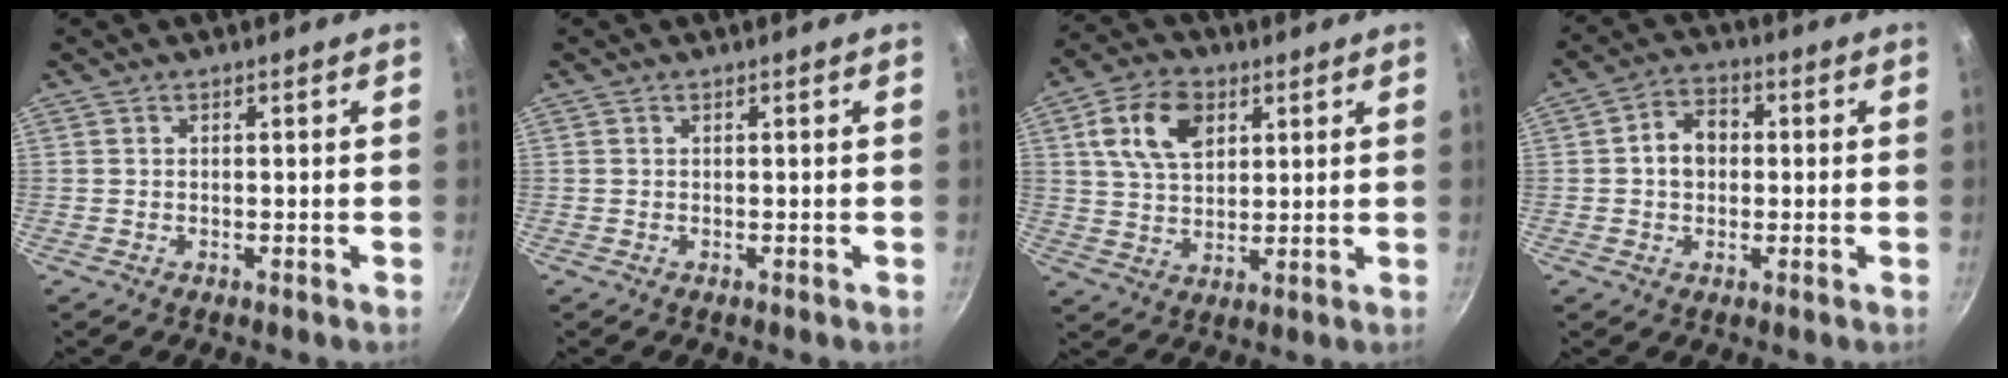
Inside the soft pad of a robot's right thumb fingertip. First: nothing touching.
{"total": 0.0}
{"total": 11.2, "force": [4.0, 7.4, 7.4], "torque": [-0.115, -0.001, 0.070]}
{"total": 6.7, "force": [0.4, 5.3, 4.2], "torque": [-0.042, 0.016, -0.002]}